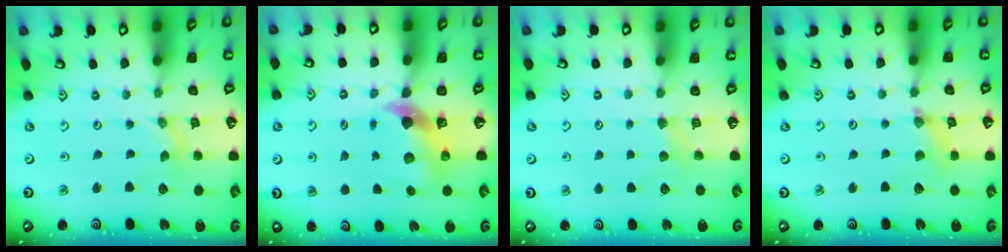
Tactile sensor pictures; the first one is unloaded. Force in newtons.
{"total": 6.6, "press": 6.5, "slide": 1.2}
{"total": 3.7, "press": 3.7, "slide": 0.7}
{"total": 2.4, "press": 2.3, "slide": 0.4}